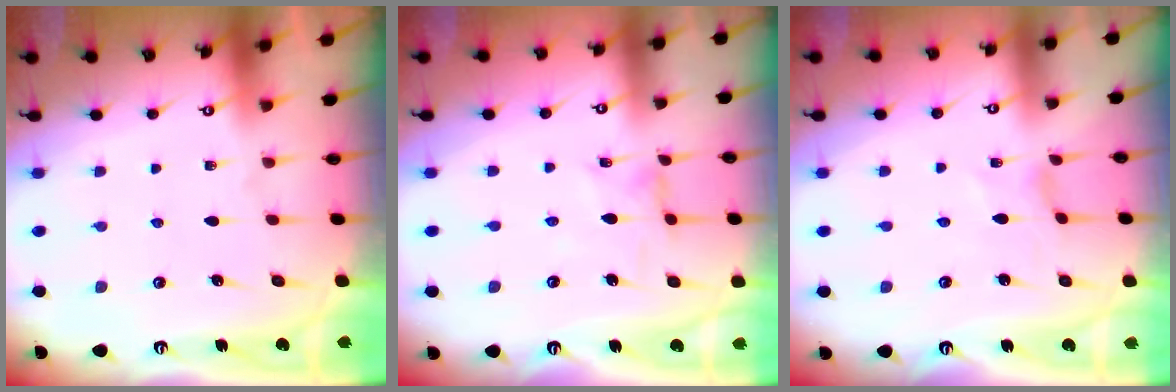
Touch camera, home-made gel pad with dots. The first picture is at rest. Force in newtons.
{"total": 1.8, "press": 1.7, "slide": 0.3}
{"total": 0.6, "press": 0.5, "slide": 0.2}